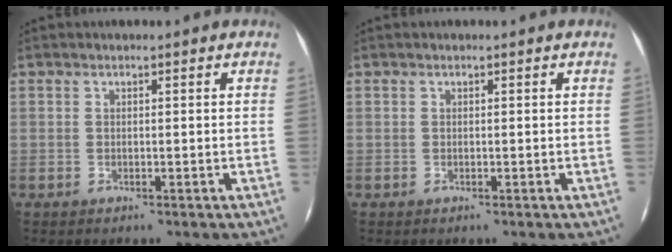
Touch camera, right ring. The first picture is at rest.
{"total": 0.0}